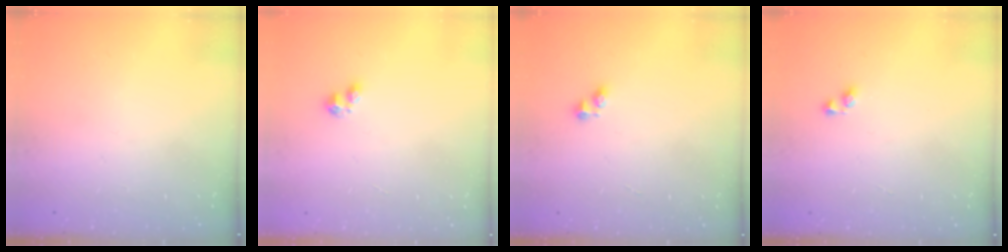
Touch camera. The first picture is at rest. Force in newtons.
{"total": 2.8, "press": 2.8, "slide": 0.5}
{"total": 2.6, "press": 2.6, "slide": 0.4}
{"total": 2.9, "press": 2.9, "slide": 0.2}